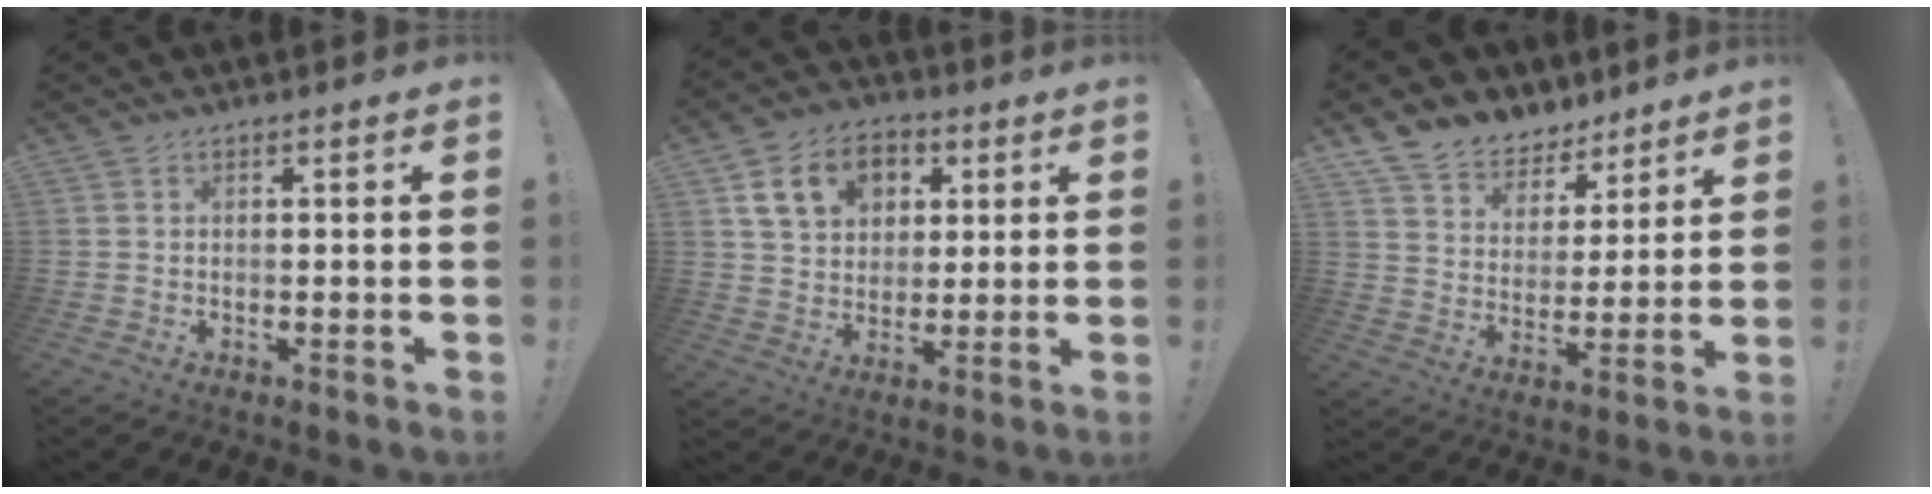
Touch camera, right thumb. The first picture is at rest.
{"total": 13.1, "force": [5.1, 10.2, 6.4], "torque": [-0.099, -0.011, 0.102]}
{"total": 10.4, "force": [8.0, 6.3, 1.8], "torque": [-0.042, -0.063, 0.156]}